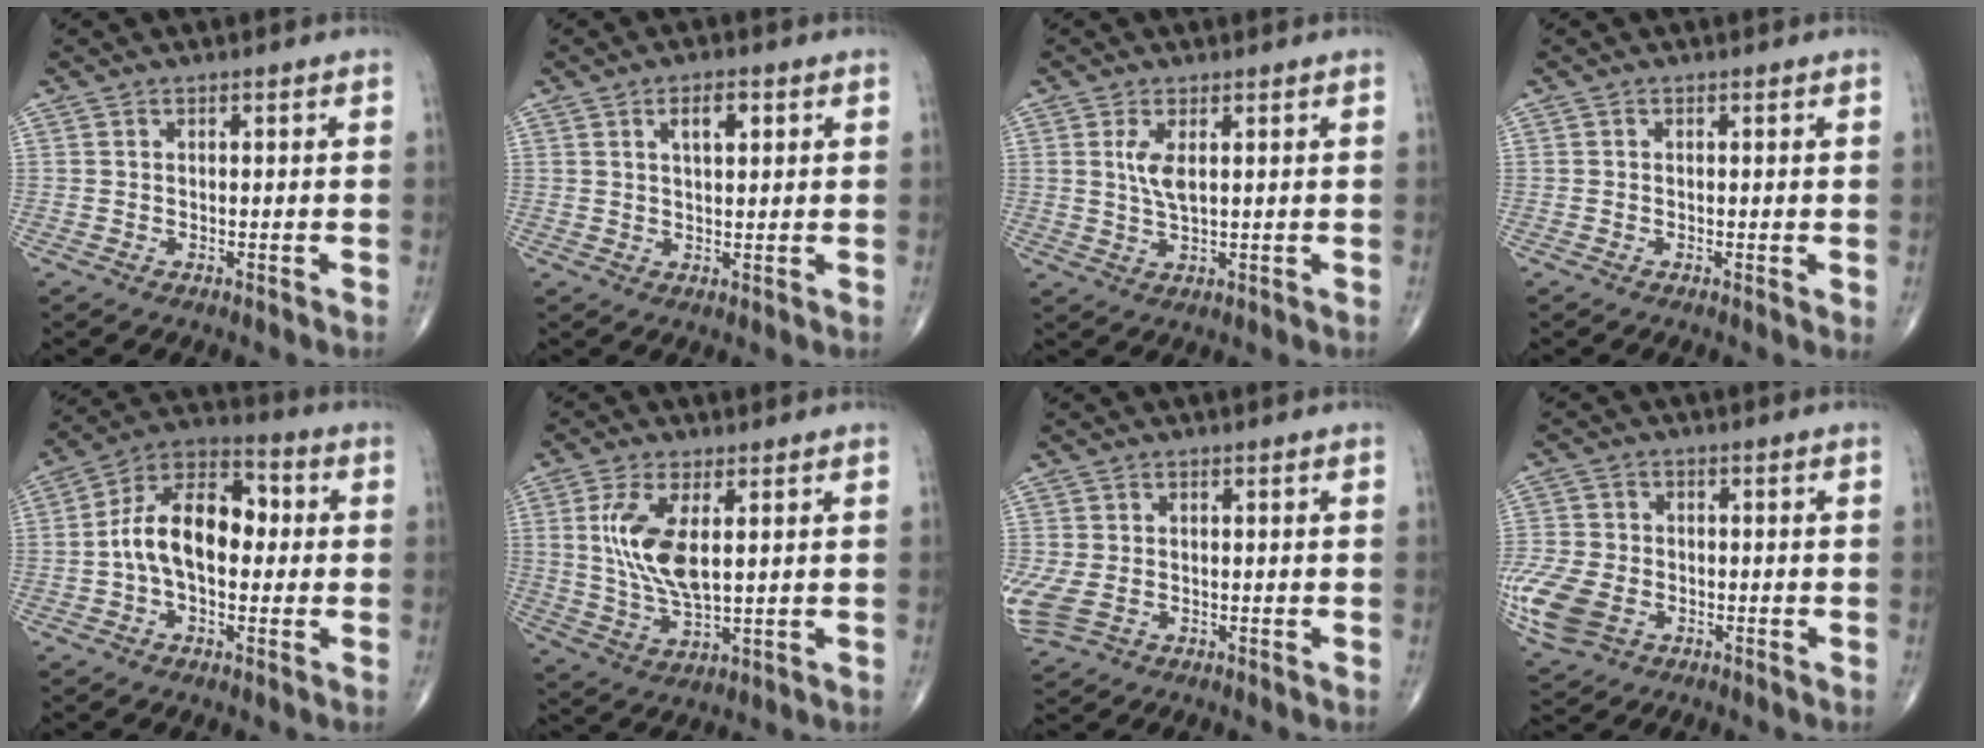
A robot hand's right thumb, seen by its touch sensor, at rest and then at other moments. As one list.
[{"total": 4.2, "force": [1.7, 1.8, 3.4], "torque": [-0.047, -0.005, 0.027]}, {"total": 4.0, "force": [1.1, 1.3, 3.6], "torque": [-0.074, -0.008, 0.028]}, {"total": 0.8, "force": [0.0, 0.3, 0.7], "torque": [-0.011, -0.003, -0.004]}, {"total": 13.9, "force": [-0.1, 8.2, 11.2], "torque": [-0.178, 0.041, -0.015]}, {"total": 10.8, "force": [2.4, 4.5, 9.6], "torque": [-0.199, -0.015, 0.053]}, {"total": 5.8, "force": [-1.3, 3.9, 4.1], "torque": [-0.111, -0.004, -0.016]}, {"total": 13.6, "force": [-4.6, 9.6, 8.4], "torque": [-0.222, -0.006, -0.083]}]